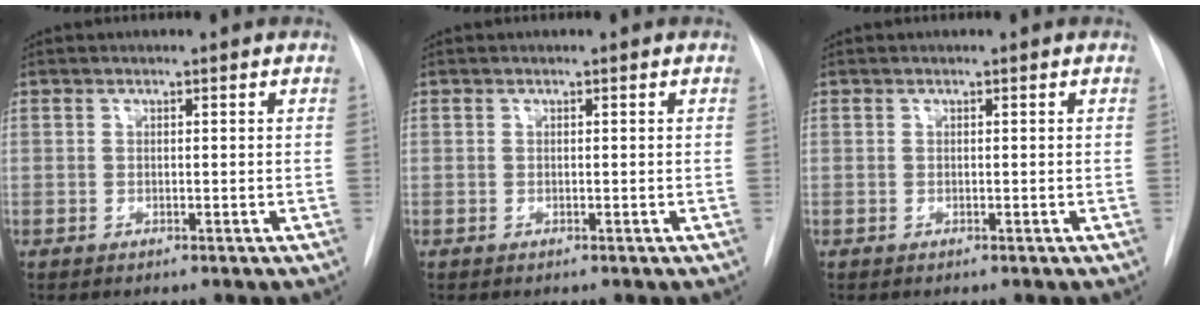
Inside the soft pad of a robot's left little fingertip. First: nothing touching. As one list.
[{"total": 0.0}, {"total": 0.0}]